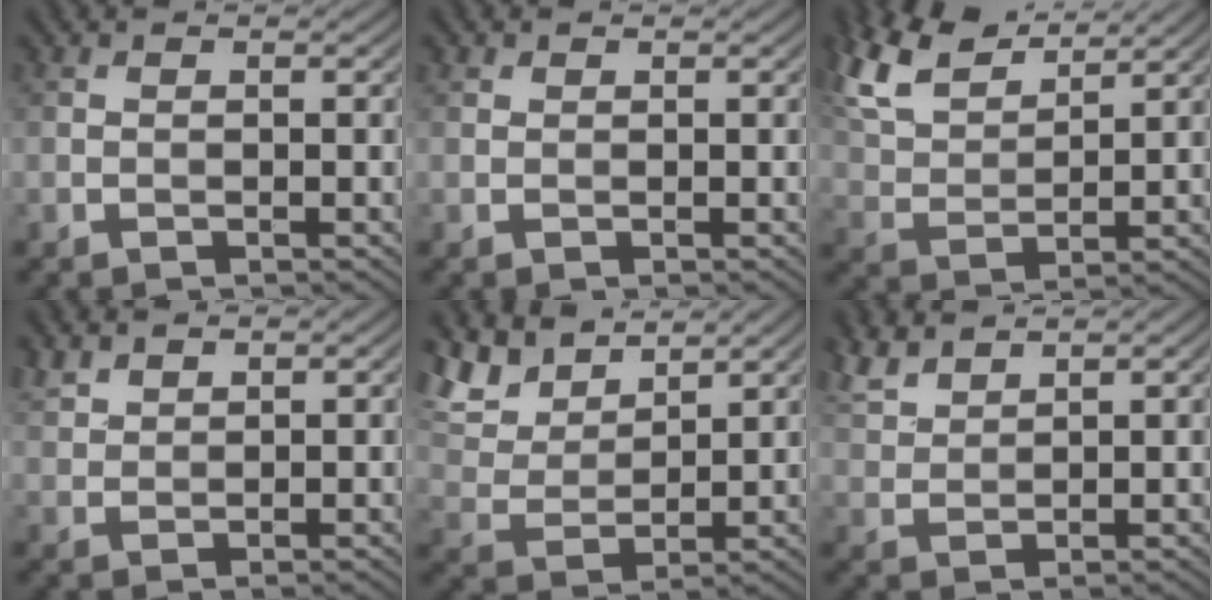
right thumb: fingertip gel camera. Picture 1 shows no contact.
{"total": 0.6, "force": [0.5, 0.4, 0.1], "torque": [0.000, 0.000, 0.010]}
{"total": 9.6, "force": [7.1, 3.4, 5.5], "torque": [-0.151, 0.023, 0.149]}
{"total": 2.6, "force": [2.1, 1.3, 0.9], "torque": [-0.024, 0.004, 0.050]}
{"total": 9.3, "force": [7.1, 3.7, 4.8], "torque": [-0.135, 0.019, 0.125]}
{"total": 4.4, "force": [3.8, 1.2, 1.9], "torque": [-0.058, 0.011, 0.086]}